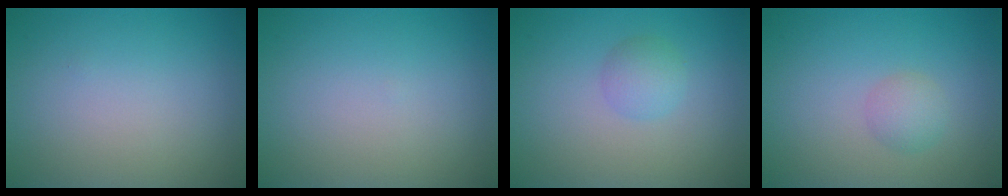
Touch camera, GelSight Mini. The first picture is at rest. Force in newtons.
{"total": 0.0}
{"total": 1.8, "press": 1.8, "slide": 0.0}
{"total": 1.7, "press": 1.7, "slide": 0.0}